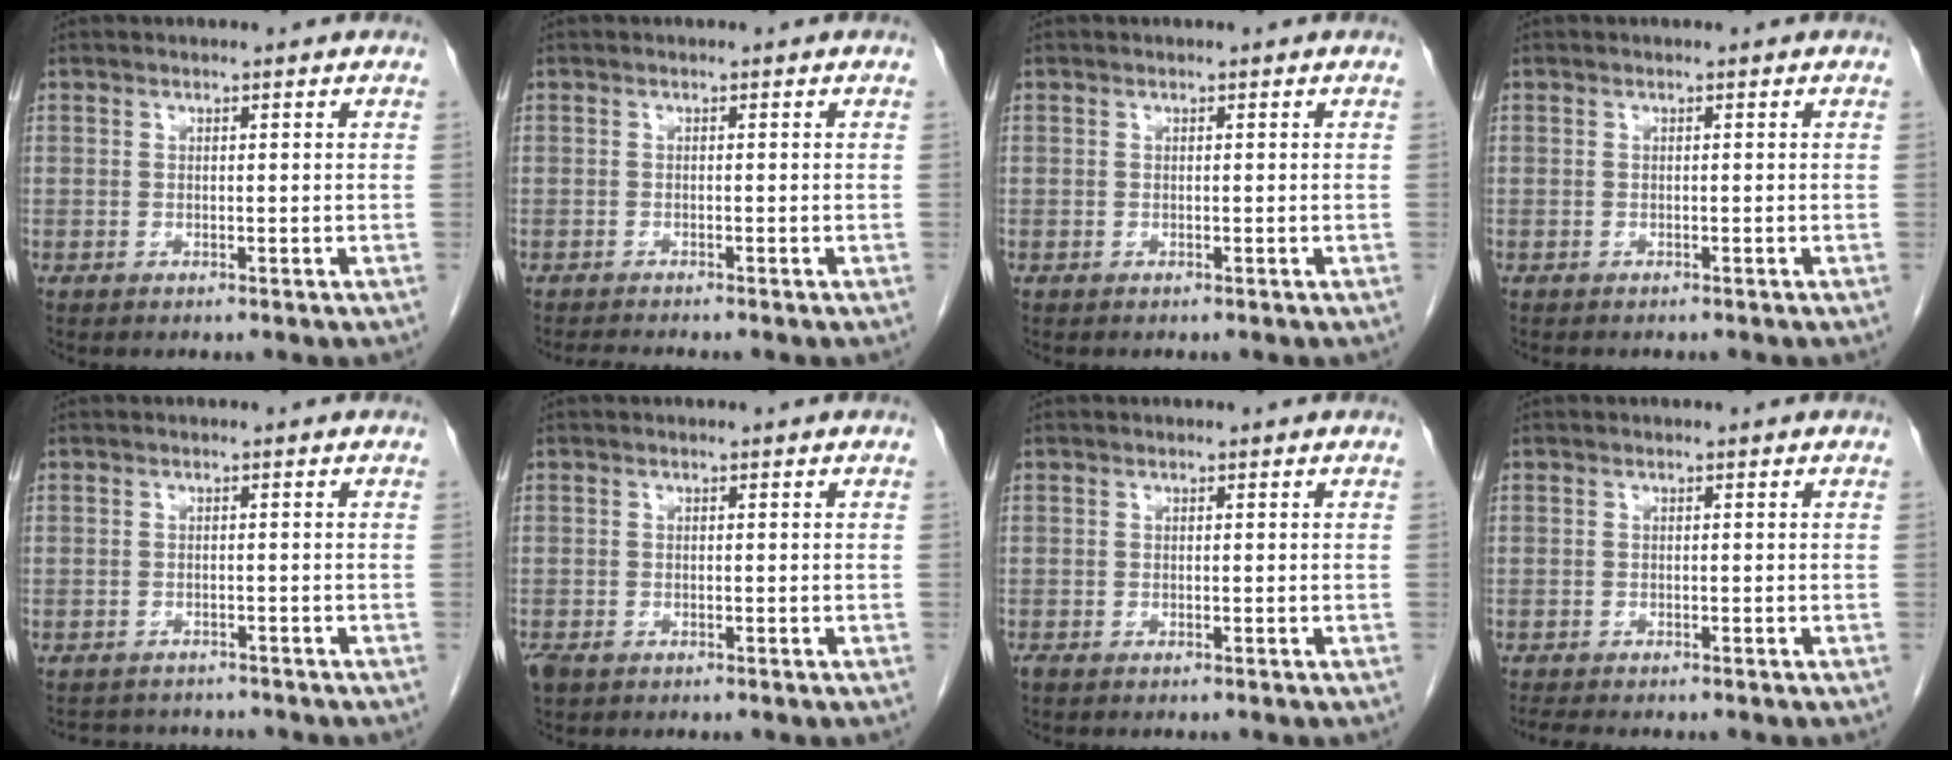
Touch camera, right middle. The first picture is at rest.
{"total": 1.9, "force": [-1.8, -0.4, 0.5], "torque": [-0.012, -0.009, -0.031]}
{"total": 0.0}
{"total": 1.0, "force": [-0.9, 0.3, 0.4], "torque": [-0.010, -0.002, -0.010]}
{"total": 5.1, "force": [-4.8, 1.6, 0.4], "torque": [-0.003, 0.003, -0.064]}
{"total": 1.9, "force": [-1.2, 1.1, 0.9], "torque": [-0.024, -0.002, -0.016]}
{"total": 0.8, "force": [-0.7, 0.1, 0.3], "torque": [-0.009, -0.002, -0.013]}
{"total": 3.1, "force": [-2.7, 0.5, 1.5], "torque": [-0.024, -0.008, -0.041]}